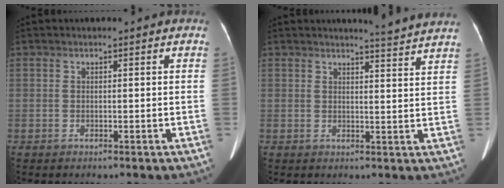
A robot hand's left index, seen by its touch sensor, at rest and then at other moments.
{"total": 5.2, "force": [5.0, -1.0, 1.0], "torque": [-0.023, -0.014, 0.049]}